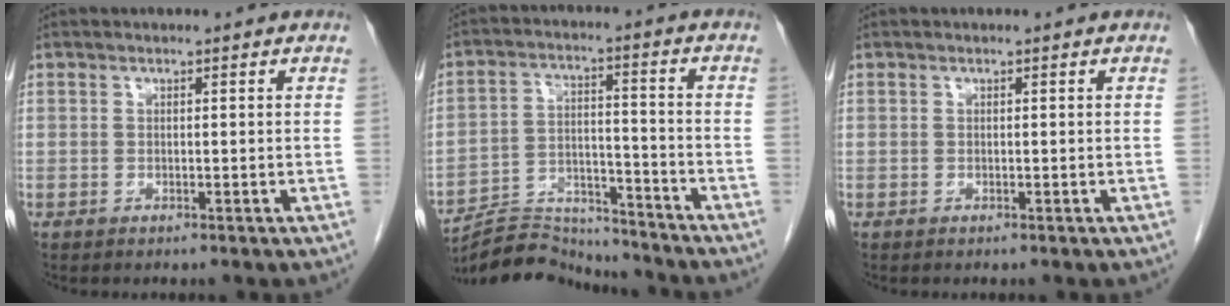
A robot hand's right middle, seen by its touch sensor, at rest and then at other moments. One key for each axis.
{"total": 11.2, "fx": -11.2, "fy": 1.0, "fz": 0.5, "tx": -0.009, "ty": 0.021, "tz": -0.195}
{"total": 0.0}